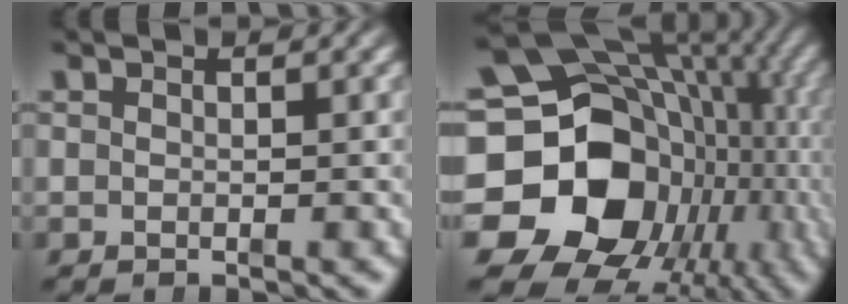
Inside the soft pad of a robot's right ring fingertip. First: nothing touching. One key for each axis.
{"total": 25.4, "fx": -3.1, "fy": 19.2, "fz": 16.3, "tx": -0.275, "ty": -0.084, "tz": -0.030}